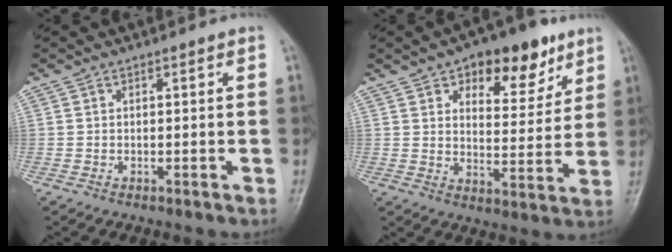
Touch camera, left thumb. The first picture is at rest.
{"total": 11.5, "force": [6.9, 5.5, 7.4], "torque": [-0.068, -0.036, 0.100]}